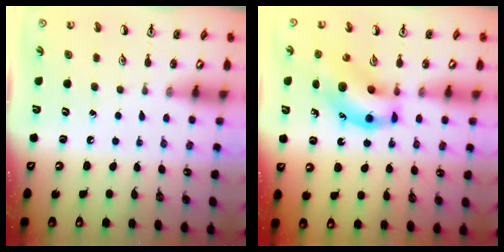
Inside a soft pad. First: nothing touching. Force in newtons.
{"total": 10.9, "press": 10.6, "slide": 2.9}